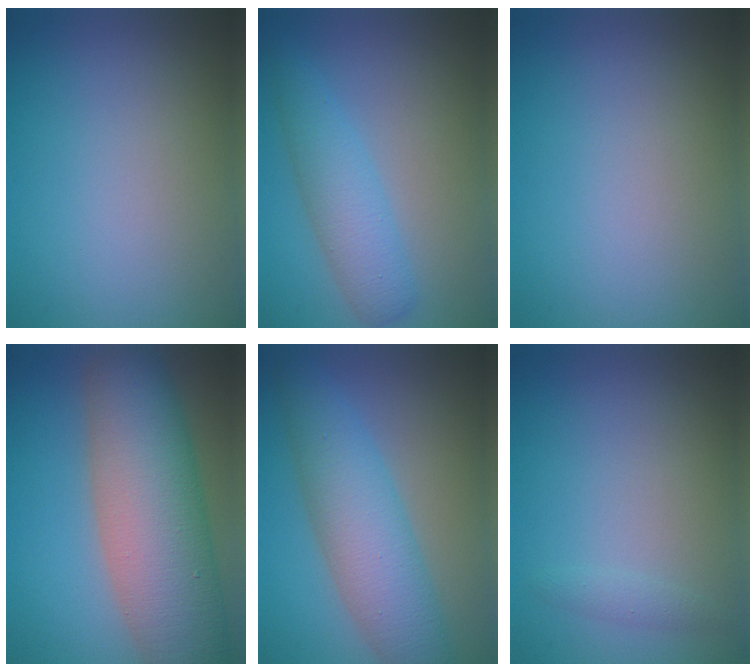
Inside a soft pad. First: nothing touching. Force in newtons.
{"total": 3.9, "press": 3.9, "slide": 0.1}
{"total": 0.0}
{"total": 12.2, "press": 12.2, "slide": 0.7}
{"total": 6.9, "press": 6.9, "slide": 0.1}
{"total": 0.8, "press": 0.8, "slide": 0.1}